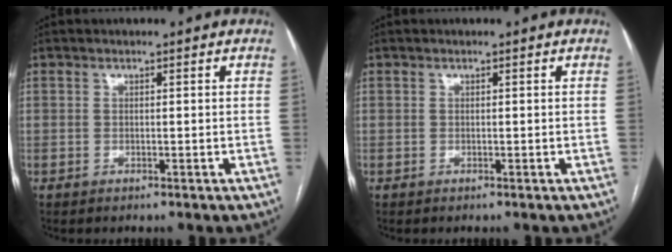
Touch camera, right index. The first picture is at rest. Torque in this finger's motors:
{"motor_torque": [0.07, 0.07, 0.02, 0.01]}